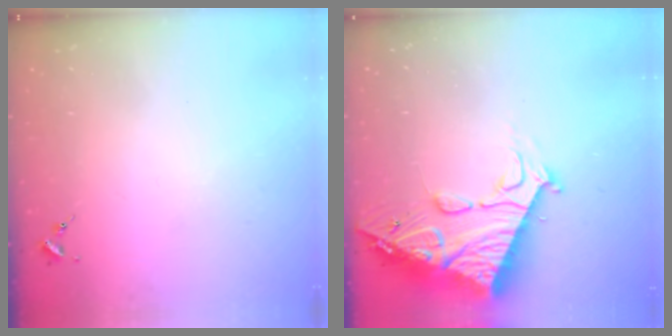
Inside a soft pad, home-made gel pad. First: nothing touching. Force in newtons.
{"total": 23.0, "press": 22.9, "slide": 2.5}